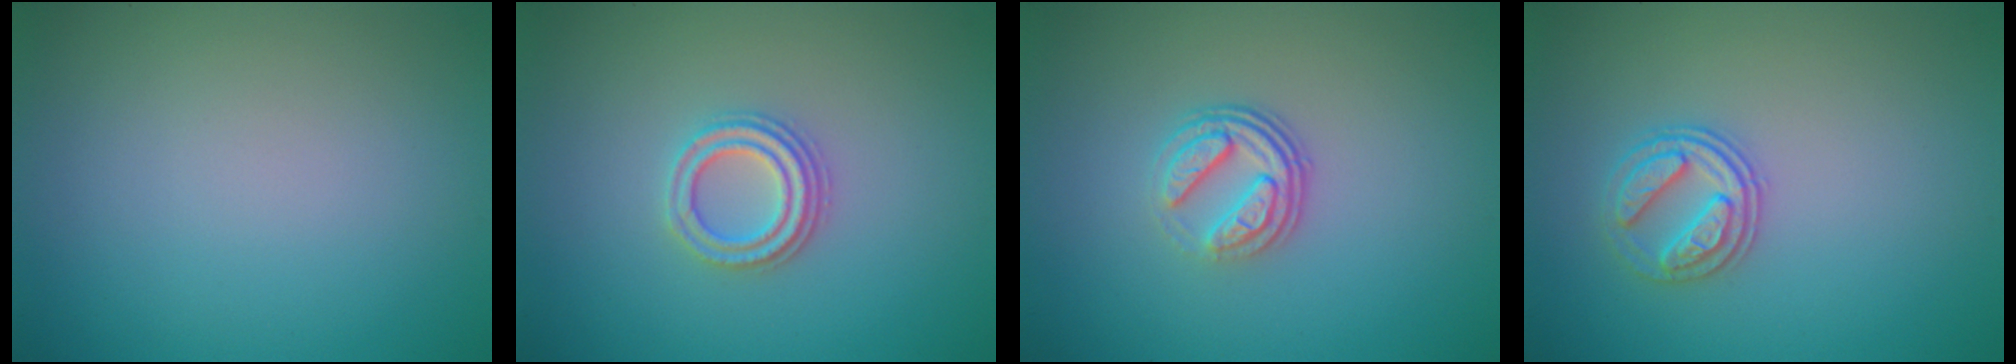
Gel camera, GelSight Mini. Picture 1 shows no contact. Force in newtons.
{"total": 2.7, "press": 2.5, "slide": 1.2}
{"total": 3.5, "press": 2.5, "slide": 2.5}
{"total": 2.6, "press": 2.5, "slide": 0.7}